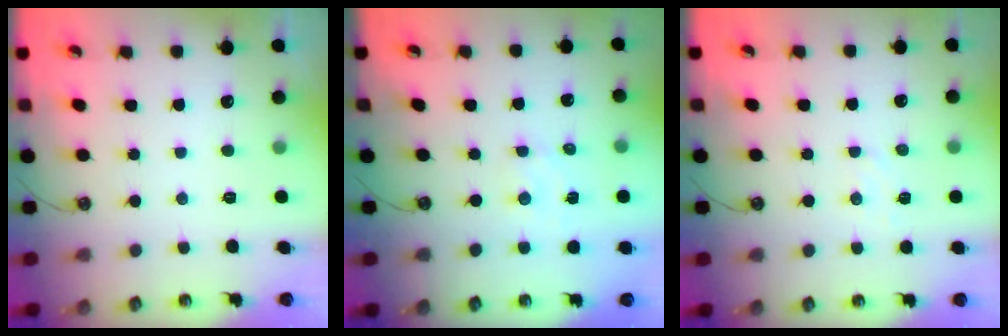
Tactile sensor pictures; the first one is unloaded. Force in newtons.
{"total": 2.6, "press": 2.6, "slide": 0.4}
{"total": 4.9, "press": 4.8, "slide": 0.7}